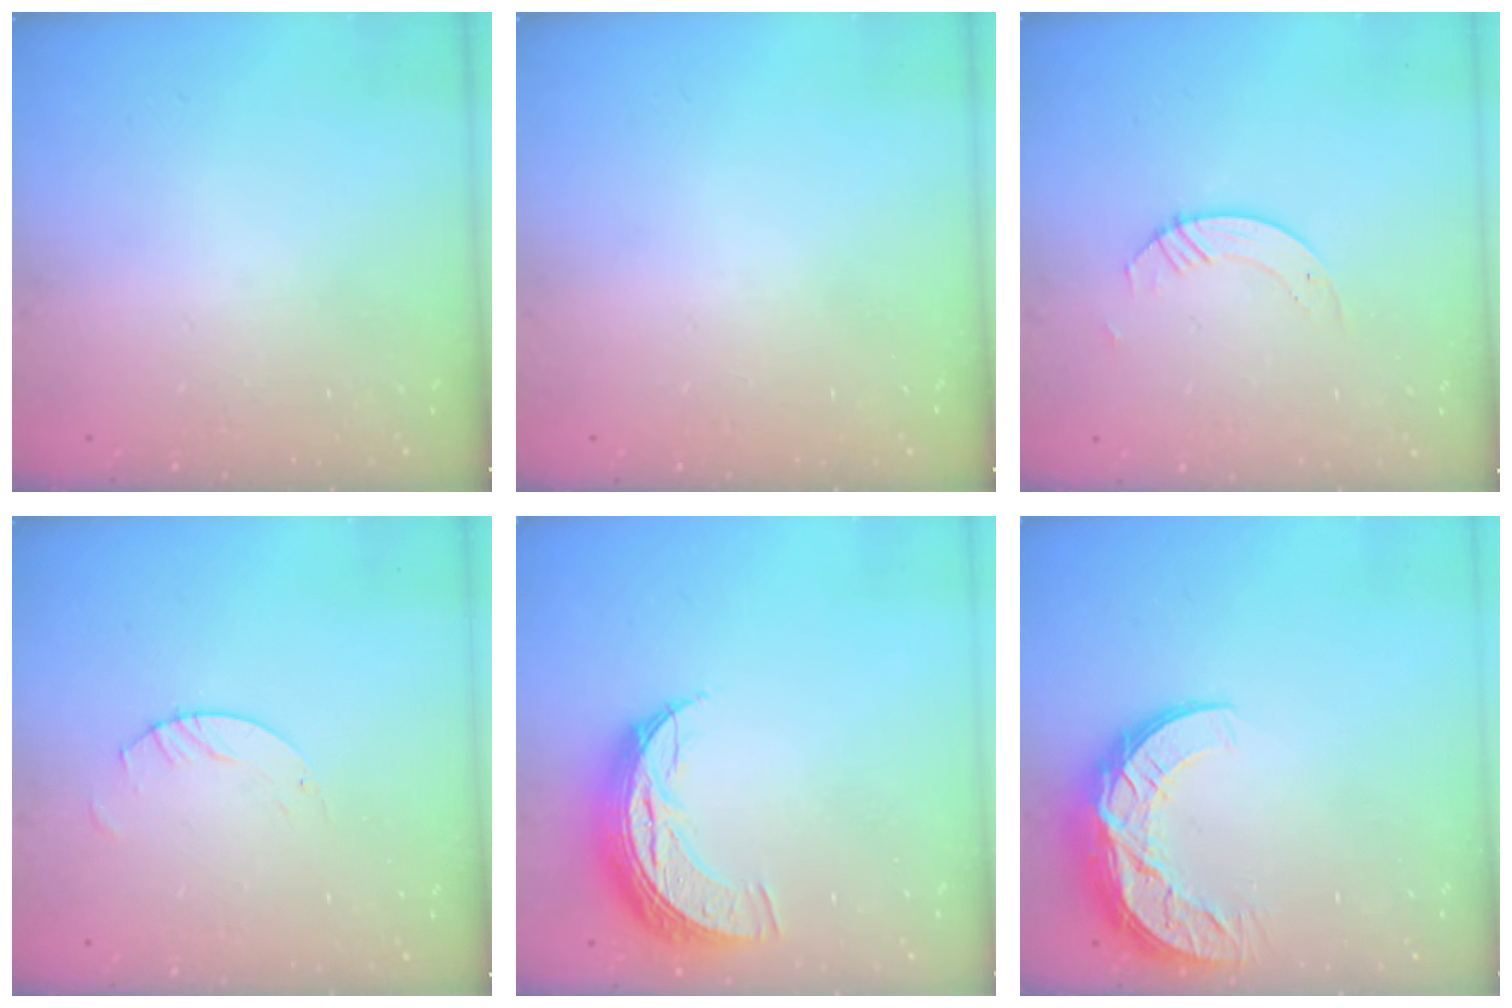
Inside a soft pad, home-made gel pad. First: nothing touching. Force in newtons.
{"total": 0.0}
{"total": 2.8, "press": 2.8, "slide": 0.2}
{"total": 2.5, "press": 2.5, "slide": 0.1}
{"total": 10.1, "press": 10.1, "slide": 0.7}
{"total": 11.3, "press": 11.2, "slide": 0.9}